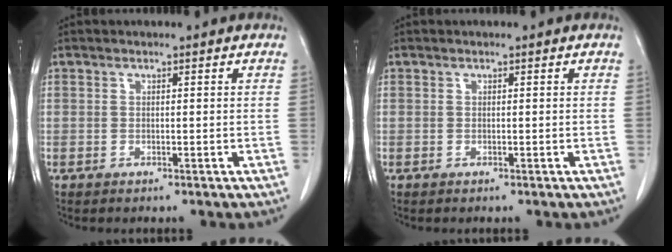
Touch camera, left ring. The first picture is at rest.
{"total": 0.0}